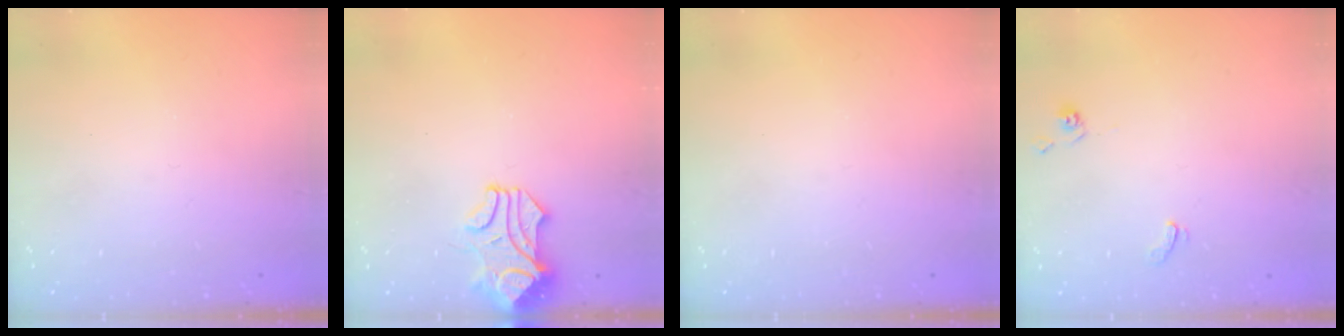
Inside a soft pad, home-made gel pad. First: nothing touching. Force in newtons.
{"total": 0.5, "press": 0.5, "slide": 0.1}
{"total": 0.0}
{"total": 2.6, "press": 2.6, "slide": 0.5}